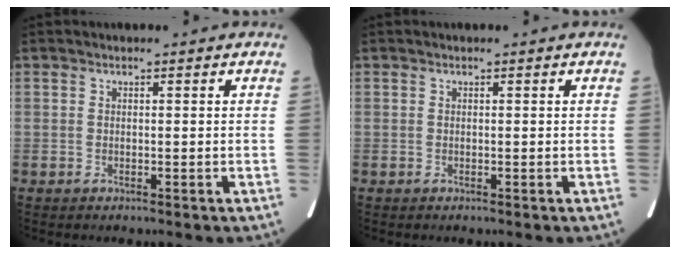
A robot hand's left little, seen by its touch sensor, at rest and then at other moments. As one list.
[{"total": 0.0}]